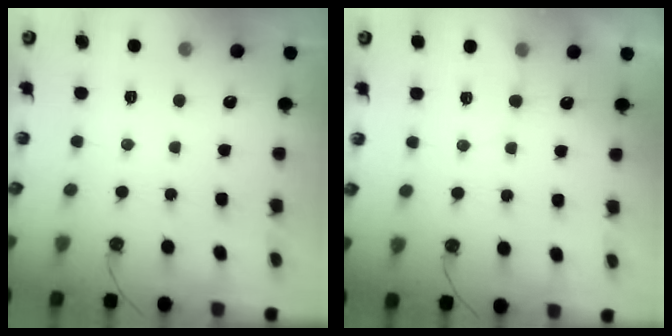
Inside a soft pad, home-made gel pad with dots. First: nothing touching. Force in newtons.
{"total": 2.8, "press": 2.8, "slide": 0.3}